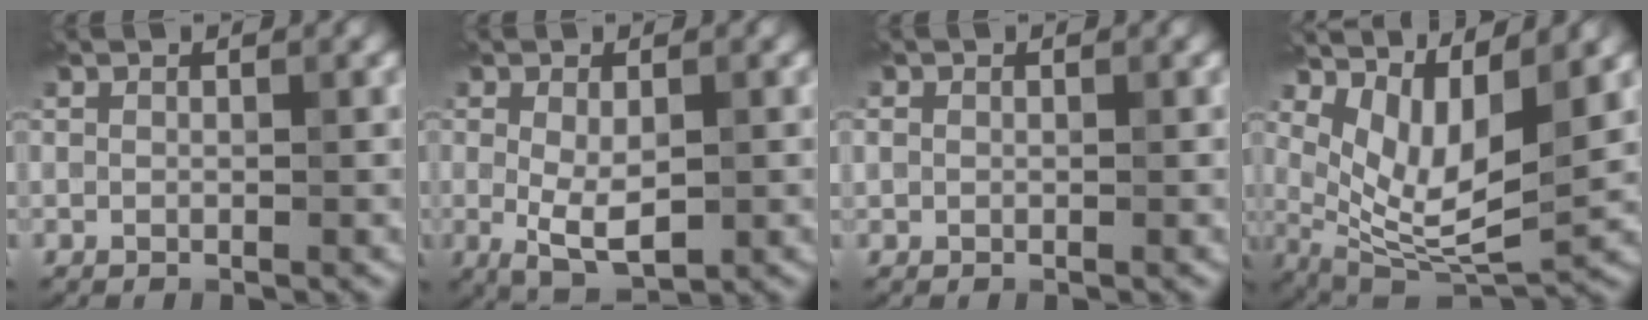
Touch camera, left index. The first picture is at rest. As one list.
[{"total": 4.4, "force": [-0.4, 2.1, 3.8], "torque": [-0.072, -0.008, -0.002]}, {"total": 0.7, "force": [0.1, 0.6, 0.2], "torque": [0.000, 0.001, 0.000]}, {"total": 7.3, "force": [2.9, 3.0, 6.0], "torque": [-0.120, -0.017, 0.059]}]